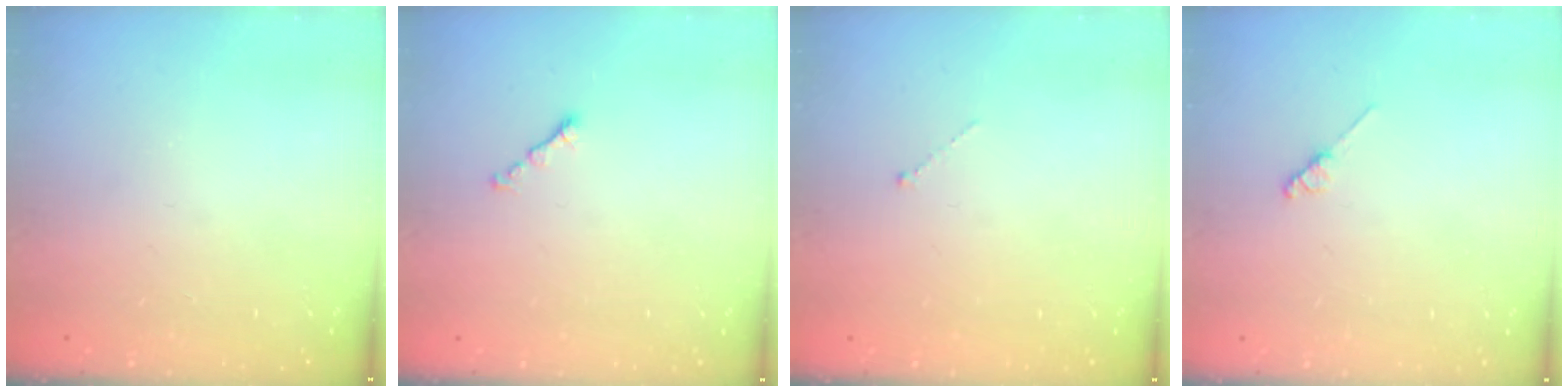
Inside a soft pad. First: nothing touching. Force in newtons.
{"total": 0.8, "press": 0.6, "slide": 0.4}
{"total": 0.0}
{"total": 2.0, "press": 1.9, "slide": 0.3}